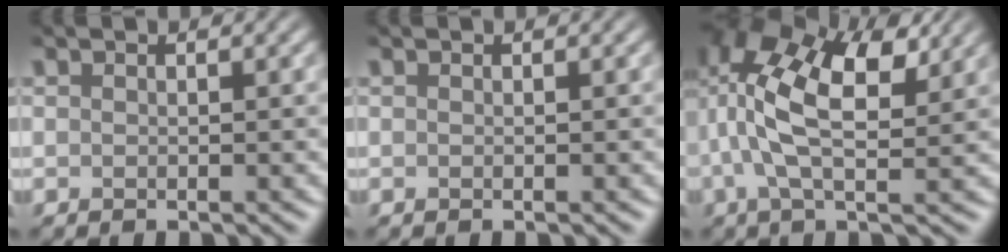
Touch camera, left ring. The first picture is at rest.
{"total": 0.0}
{"total": 10.4, "force": [2.7, 4.5, 9.0], "torque": [-0.186, 0.015, 0.042]}